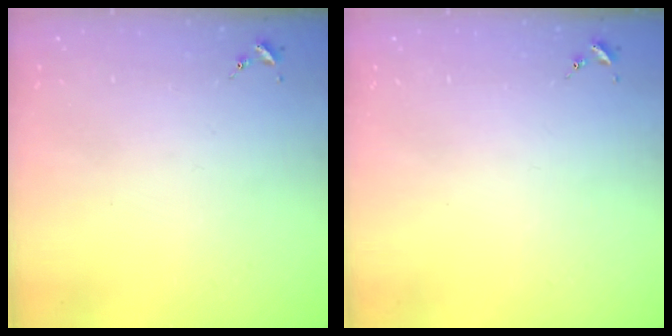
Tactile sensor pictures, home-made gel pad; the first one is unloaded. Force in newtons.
{"total": 0.0}